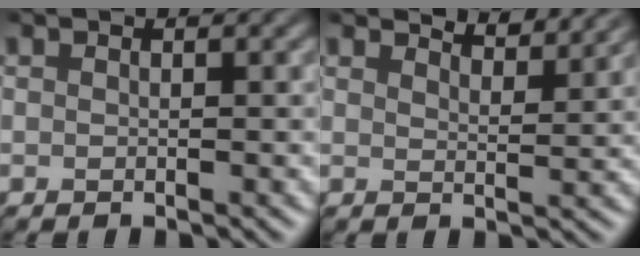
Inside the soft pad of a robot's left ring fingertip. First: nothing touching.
{"total": 3.9, "force": [3.7, 0.4, 0.9], "torque": [-0.016, -0.003, 0.047]}